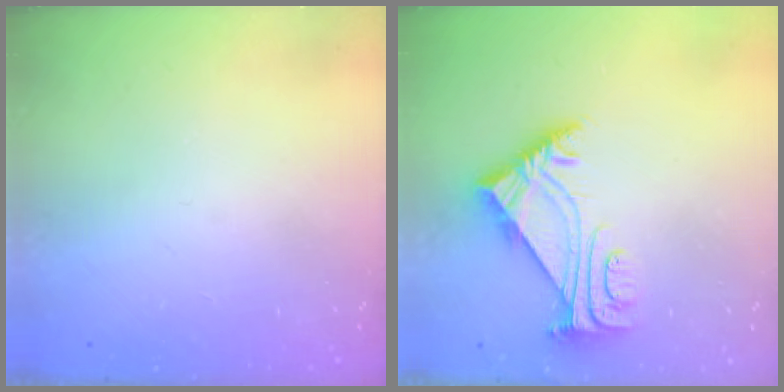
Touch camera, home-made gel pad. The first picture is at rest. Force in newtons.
{"total": 5.9, "press": 5.8, "slide": 1.1}